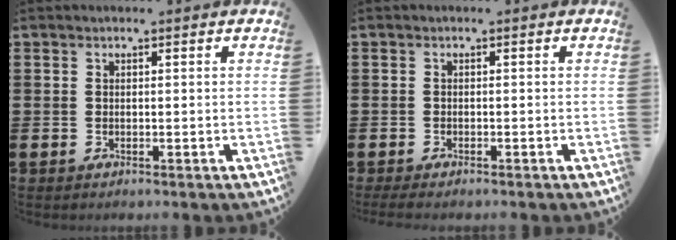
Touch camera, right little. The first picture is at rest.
{"total": 0.7, "force": [-0.5, 0.1, 0.4], "torque": [-0.008, -0.001, -0.011]}